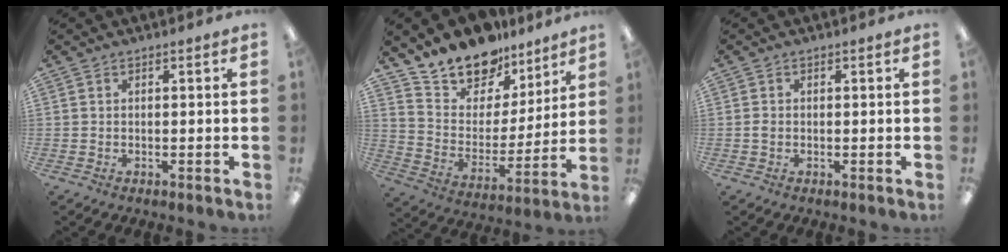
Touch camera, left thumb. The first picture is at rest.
{"total": 14.8, "force": [13.3, 6.4, 1.5], "torque": [-0.054, -0.118, 0.247]}
{"total": 0.9, "force": [-0.1, 0.7, 0.6], "torque": [-0.012, 0.004, -0.004]}